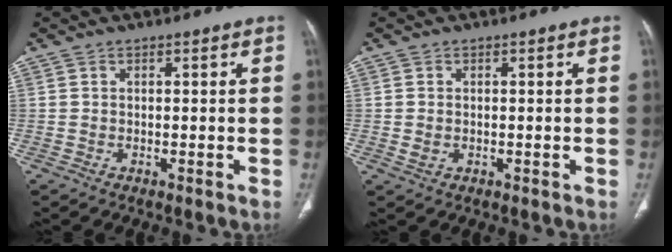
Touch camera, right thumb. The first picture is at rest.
{"total": 1.6, "force": [-0.1, 1.2, 1.0], "torque": [-0.023, 0.001, 0.001]}